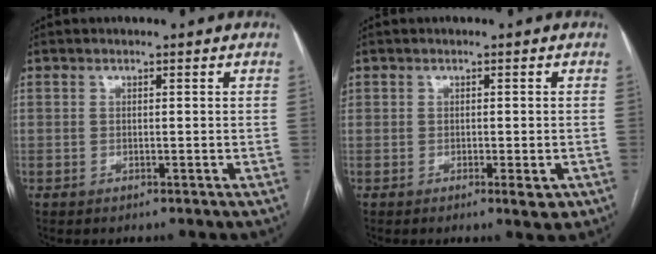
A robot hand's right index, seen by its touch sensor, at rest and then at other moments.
{"total": 2.3, "force": [-0.8, 1.0, 1.9], "torque": [-0.028, 0.001, -0.003]}